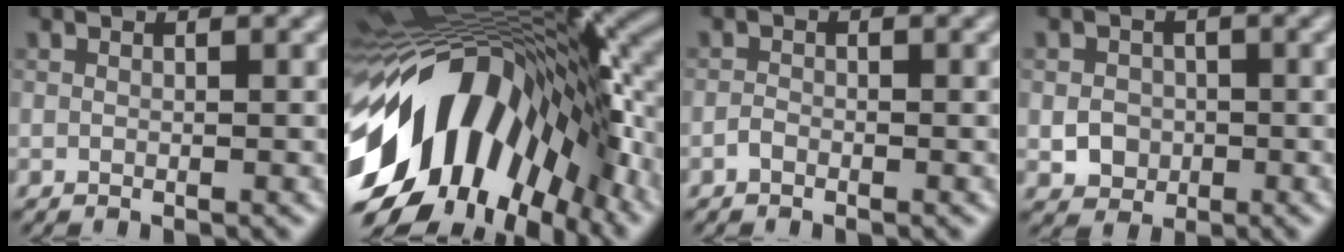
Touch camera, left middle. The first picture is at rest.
{"total": 16.3, "force": [-5.2, 9.8, 12.0], "torque": [-0.211, -0.009, -0.089]}
{"total": 0.7, "force": [-0.5, 0.3, 0.3], "torque": [-0.006, 0.000, -0.013]}
{"total": 2.3, "force": [-0.5, 2.1, 0.9], "torque": [-0.013, -0.003, -0.009]}